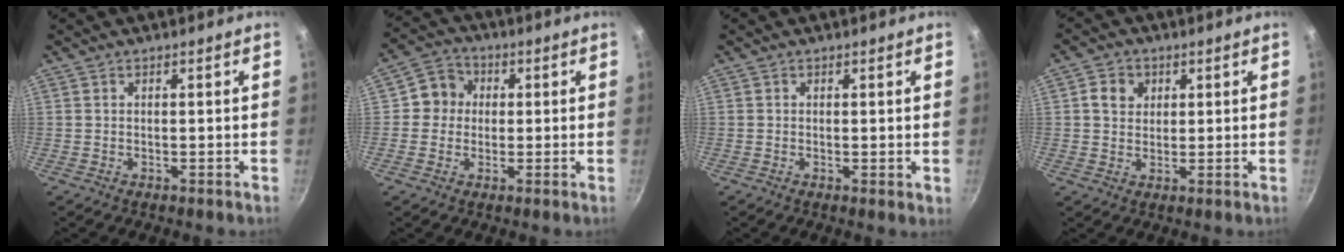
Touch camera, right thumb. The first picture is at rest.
{"total": 6.2, "force": [0.4, 5.9, 2.0], "torque": [0.006, 0.014, -0.010]}
{"total": 0.9, "force": [0.1, 0.3, 0.8], "torque": [-0.011, -0.006, -0.002]}
{"total": 4.6, "force": [1.3, 4.0, 1.9], "torque": [-0.010, 0.003, 0.019]}